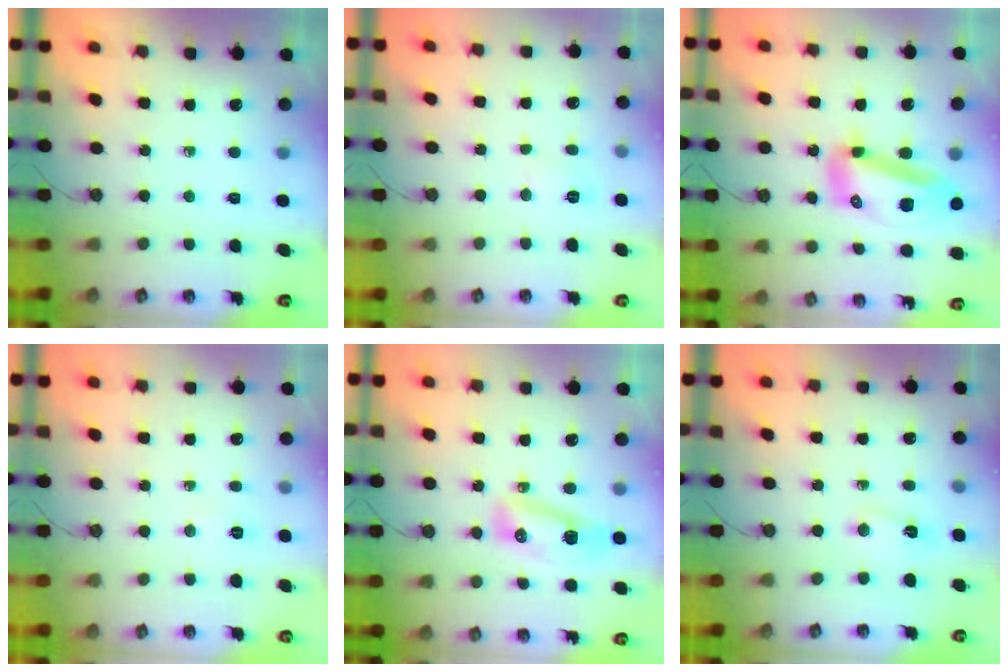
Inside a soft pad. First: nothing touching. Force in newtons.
{"total": 3.9, "press": 3.9, "slide": 0.4}
{"total": 16.1, "press": 16.0, "slide": 1.7}
{"total": 4.1, "press": 2.3, "slide": 3.4}
{"total": 9.5, "press": 9.5, "slide": 1.3}
{"total": 3.4, "press": 2.6, "slide": 2.2}